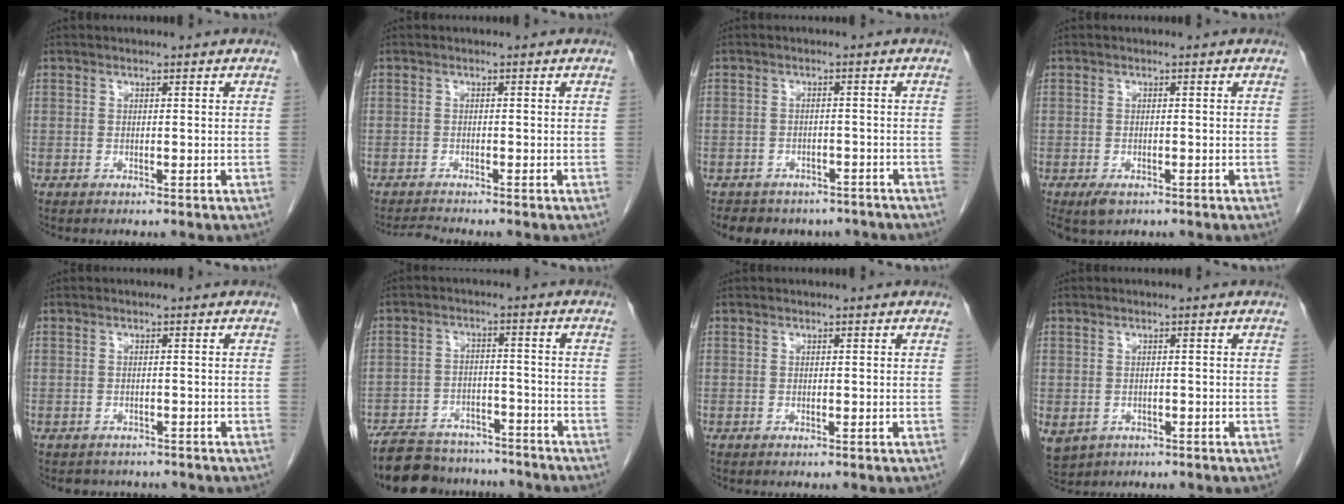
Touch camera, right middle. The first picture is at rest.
{"total": 1.7, "force": [-1.6, -0.6, -0.1], "torque": [-0.008, -0.015, -0.028]}
{"total": 9.3, "force": [-7.6, 5.1, 2.2], "torque": [-0.030, 0.007, -0.086]}
{"total": 2.7, "force": [-1.5, 1.4, 1.7], "torque": [-0.033, -0.005, -0.017]}
{"total": 3.4, "force": [-3.0, 1.6, 0.2], "torque": [-0.008, 0.001, -0.038]}
{"total": 15.1, "force": [-13.5, 5.1, 4.6], "torque": [-0.088, 0.010, -0.196]}
{"total": 0.0}
{"total": 8.9, "force": [-3.9, 7.3, 3.4], "torque": [-0.103, -0.009, -0.049]}